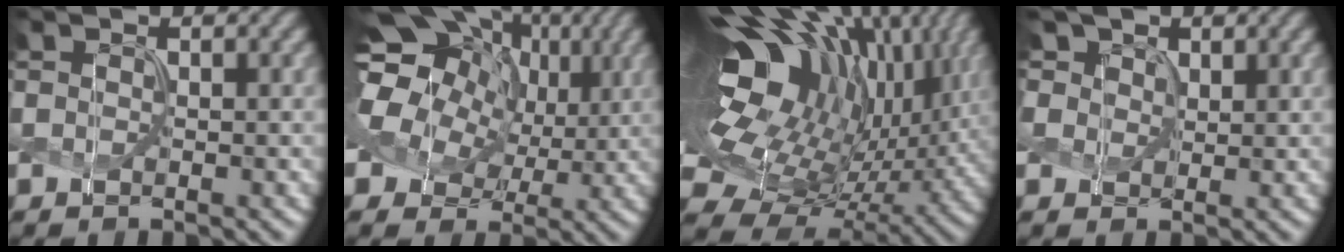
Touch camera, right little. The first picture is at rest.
{"total": 15.4, "force": [5.4, 11.2, 9.1], "torque": [-0.184, 0.040, 0.075]}
{"total": 19.0, "force": [5.0, 10.4, 15.0], "torque": [-0.264, 0.002, 0.108]}
{"total": 5.0, "force": [2.9, 3.5, 2.1], "torque": [-0.065, 0.005, 0.039]}